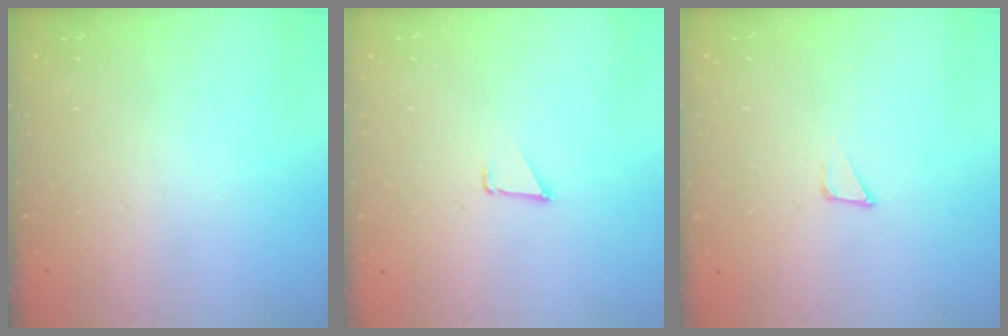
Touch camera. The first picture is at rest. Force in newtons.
{"total": 0.7, "press": 0.7, "slide": 0.1}
{"total": 1.2, "press": 1.2, "slide": 0.0}